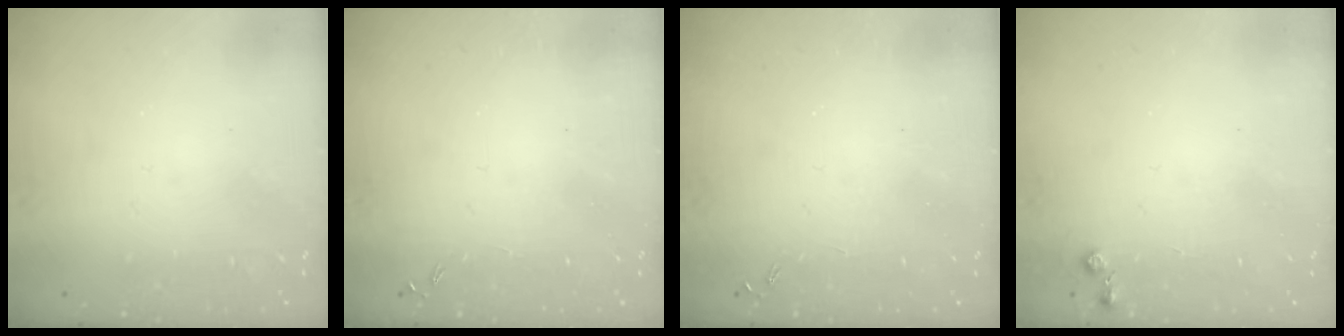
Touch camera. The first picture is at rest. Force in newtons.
{"total": 0.0}
{"total": 0.0}
{"total": 4.0, "press": 4.0, "slide": 0.7}